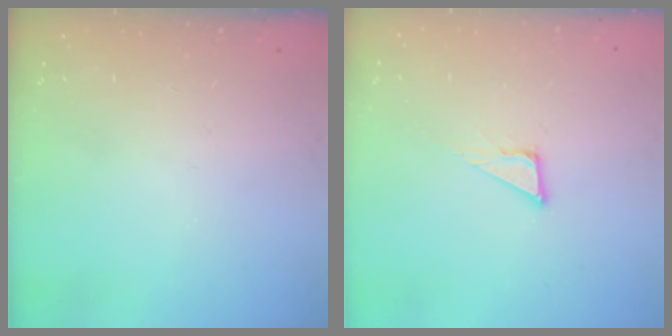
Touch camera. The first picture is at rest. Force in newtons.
{"total": 3.3, "press": 3.3, "slide": 0.2}